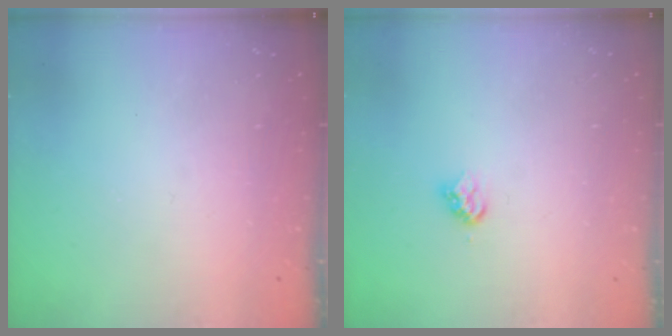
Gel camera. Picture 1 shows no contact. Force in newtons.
{"total": 3.1, "press": 3.1, "slide": 0.3}